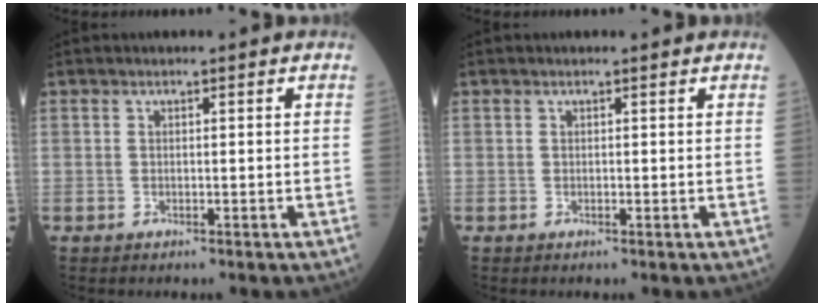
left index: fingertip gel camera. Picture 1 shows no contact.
{"total": 0.0}